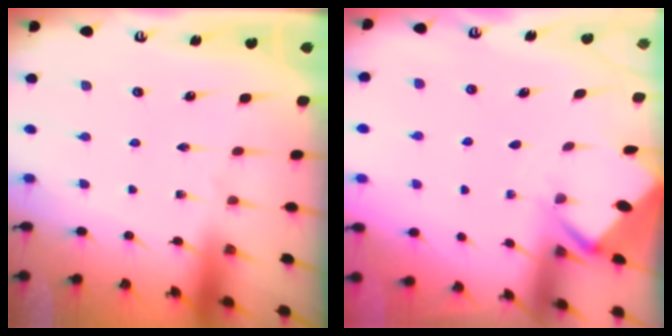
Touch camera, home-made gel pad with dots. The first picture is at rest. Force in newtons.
{"total": 2.8, "press": 2.8, "slide": 0.2}